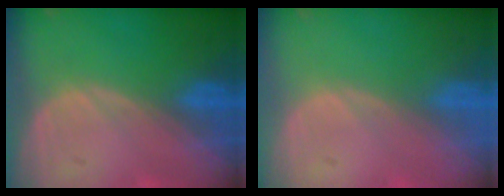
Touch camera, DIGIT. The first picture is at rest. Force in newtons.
{"total": 0.0}